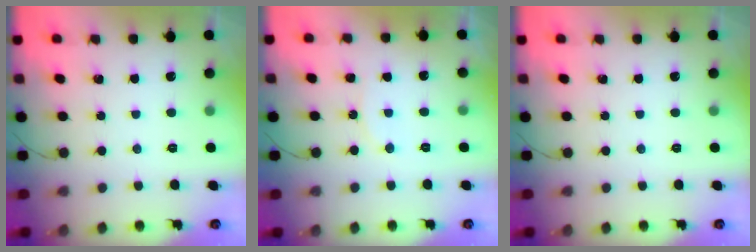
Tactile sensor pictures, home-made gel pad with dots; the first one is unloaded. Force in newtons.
{"total": 5.9, "press": 5.8, "slide": 0.6}
{"total": 0.0}